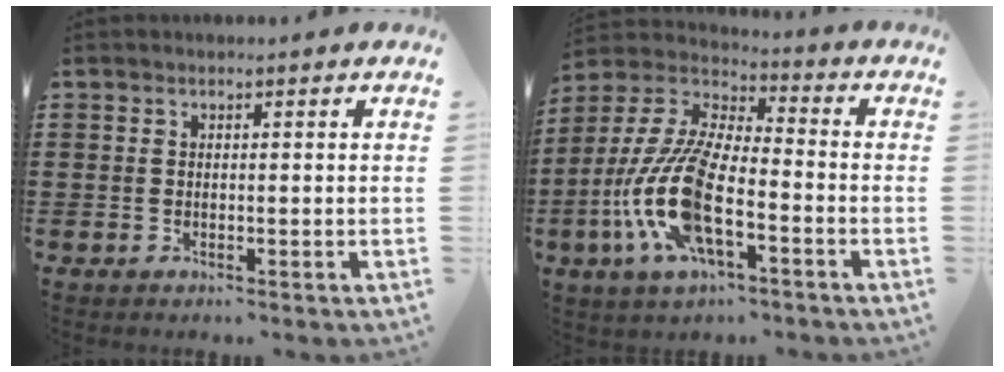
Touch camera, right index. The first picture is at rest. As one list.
[{"total": 14.1, "force": [-5.4, 5.3, 11.9], "torque": [-0.287, -0.018, -0.113]}]